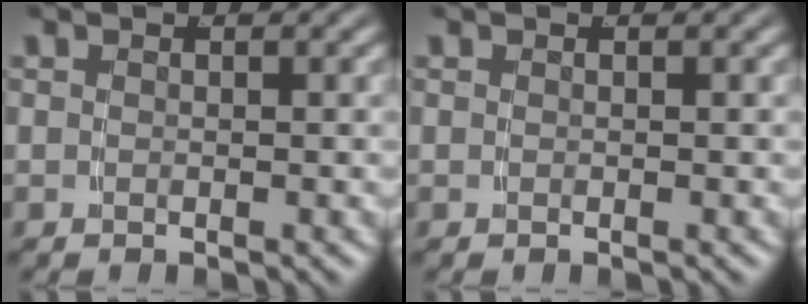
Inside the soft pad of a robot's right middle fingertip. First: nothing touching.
{"total": 0.0}